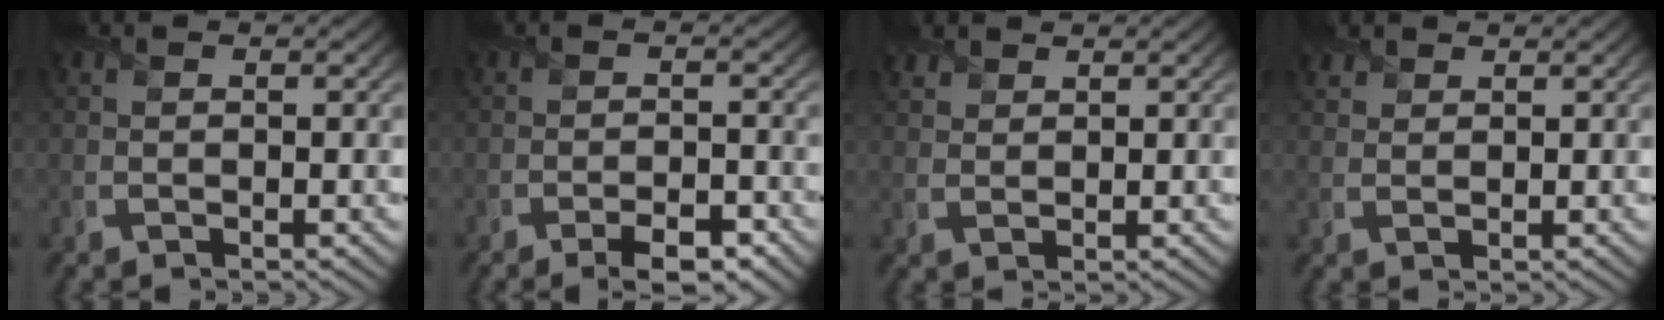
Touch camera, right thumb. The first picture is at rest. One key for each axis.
{"total": 4.5, "fx": -3.0, "fy": 1.4, "fz": 3.1, "tx": -0.050, "ty": 0.003, "tz": -0.044}
{"total": 2.3, "fx": 2.0, "fy": 1.0, "fz": 0.7, "tx": -0.019, "ty": 0.004, "tz": 0.047}
{"total": 1.8, "fx": 1.6, "fy": 0.7, "fz": 0.5, "tx": -0.014, "ty": 0.004, "tz": 0.038}